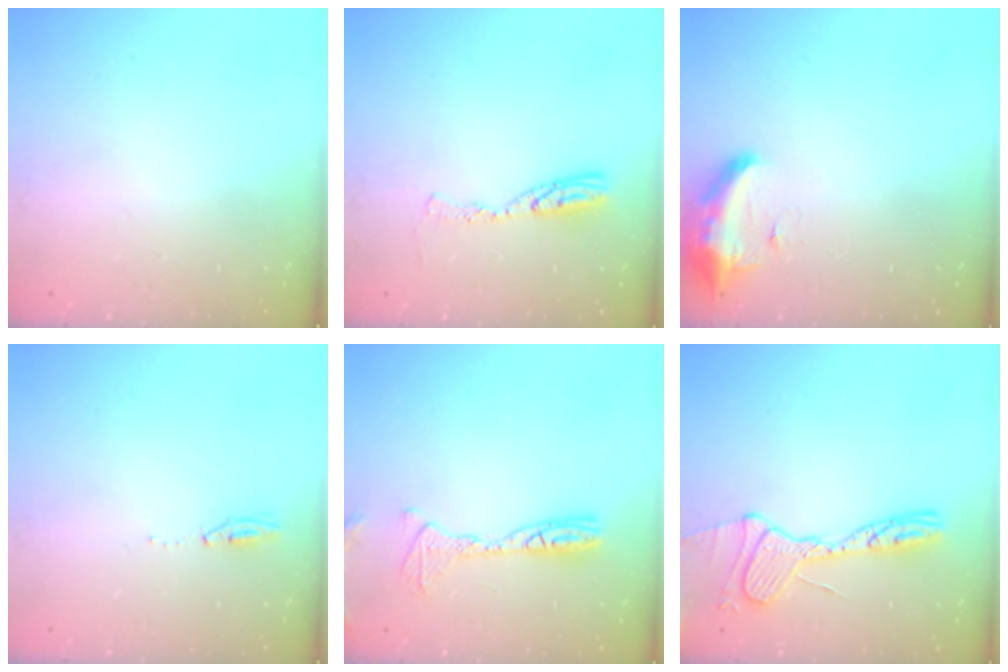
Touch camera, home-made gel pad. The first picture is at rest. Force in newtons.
{"total": 8.2, "press": 8.1, "slide": 0.7}
{"total": 12.6, "press": 10.6, "slide": 6.9}
{"total": 15.0, "press": 4.8, "slide": 14.3}
{"total": 14.6, "press": 12.8, "slide": 7.1}
{"total": 15.7, "press": 15.6, "slide": 1.4}